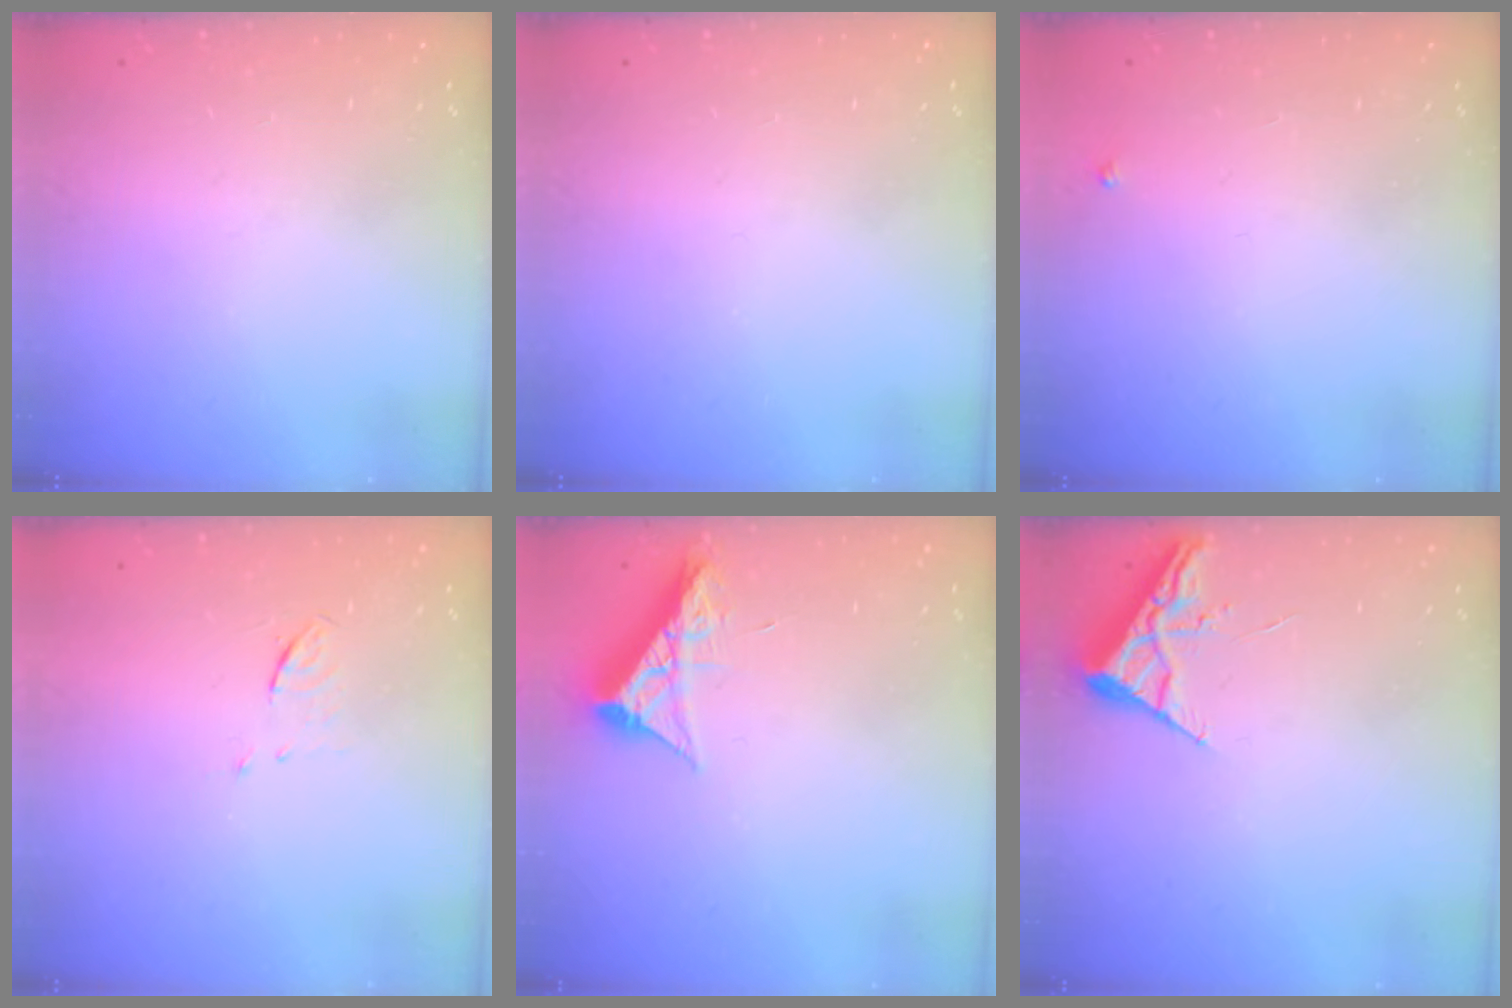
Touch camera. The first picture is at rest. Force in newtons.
{"total": 0.0}
{"total": 2.7, "press": 2.7, "slide": 0.3}
{"total": 3.9, "press": 3.6, "slide": 1.4}
{"total": 8.9, "press": 8.9, "slide": 0.3}
{"total": 3.9, "press": 3.9, "slide": 0.5}